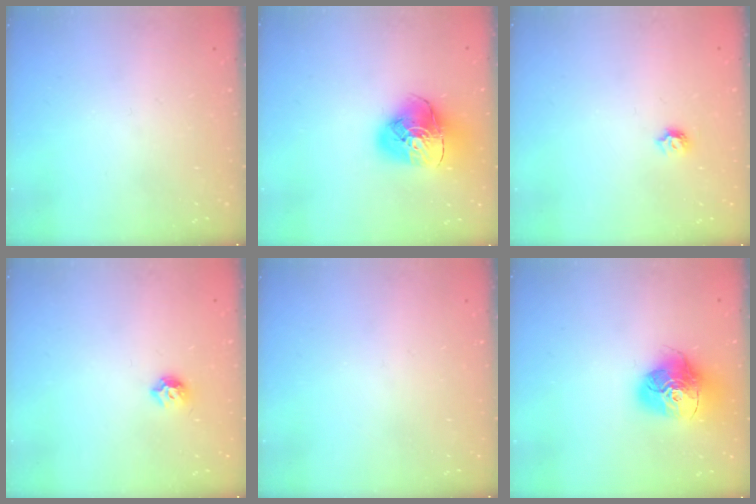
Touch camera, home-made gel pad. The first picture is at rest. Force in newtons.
{"total": 14.1, "press": 14.0, "slide": 1.7}
{"total": 4.7, "press": 4.7, "slide": 0.8}
{"total": 5.5, "press": 5.4, "slide": 0.9}
{"total": 0.0}
{"total": 17.3, "press": 17.3, "slide": 1.6}